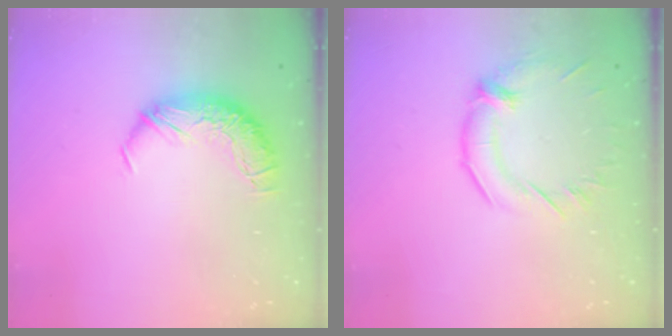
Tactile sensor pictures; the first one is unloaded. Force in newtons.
{"total": 1.5, "press": 0.3, "slide": 1.5}